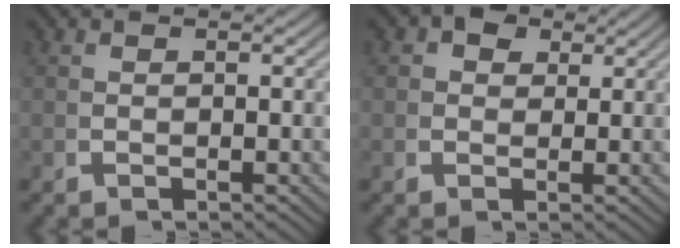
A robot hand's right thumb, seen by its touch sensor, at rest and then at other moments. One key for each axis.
{"total": 3.4, "fx": 1.6, "fy": 2.6, "fz": 1.4, "tx": -0.023, "ty": -0.003, "tz": 0.023}